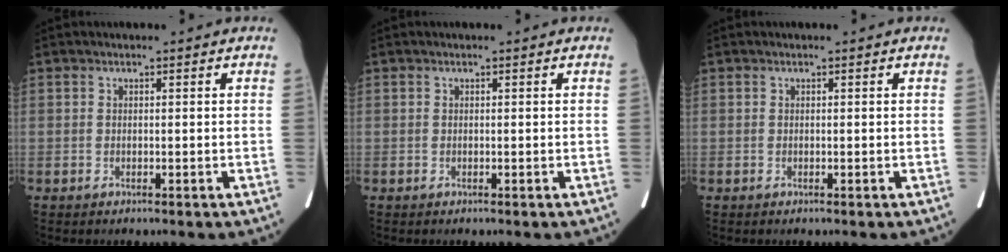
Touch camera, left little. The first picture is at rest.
{"total": 0.0}
{"total": 0.0}